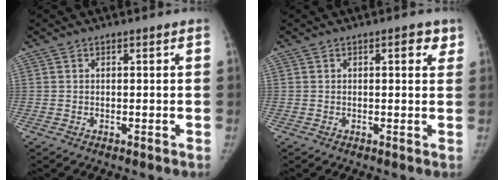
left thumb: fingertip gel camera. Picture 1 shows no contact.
{"total": 2.9, "force": [1.5, 1.3, 2.2], "torque": [-0.012, -0.002, 0.013]}